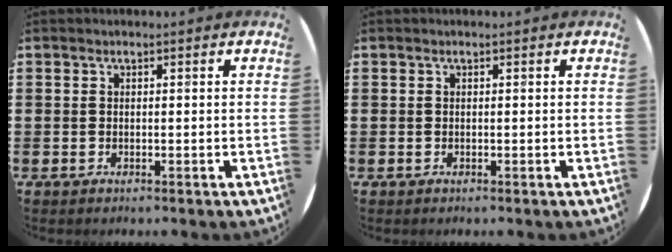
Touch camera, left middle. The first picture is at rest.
{"total": 0.0}